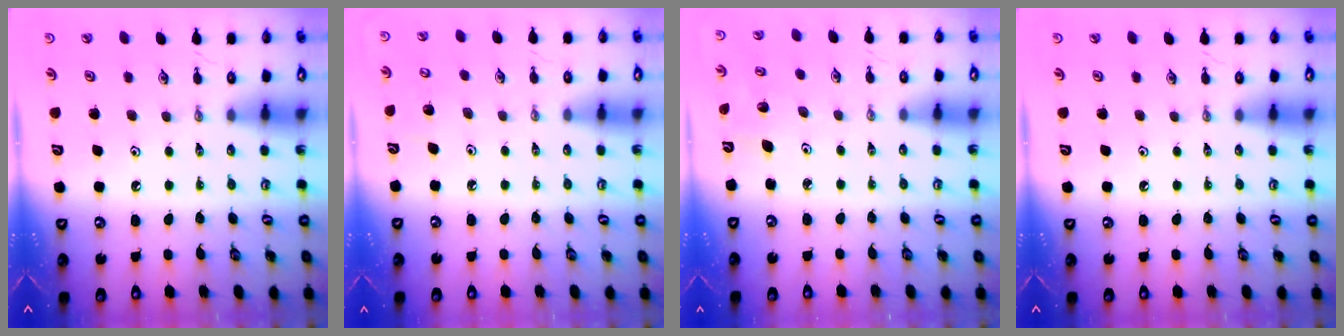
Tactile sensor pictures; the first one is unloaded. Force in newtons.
{"total": 5.6, "press": 5.5, "slide": 0.7}
{"total": 3.1, "press": 2.4, "slide": 2.0}
{"total": 0.0}